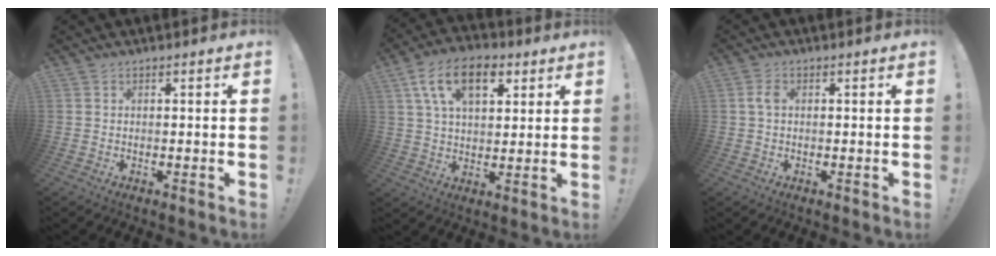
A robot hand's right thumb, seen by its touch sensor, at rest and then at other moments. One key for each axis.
{"total": 14.9, "fx": 6.3, "fy": 8.5, "fz": 10.5, "tx": -0.168, "ty": -0.002, "tz": 0.113}
{"total": 2.5, "fx": 0.3, "fy": 1.7, "fz": 1.9, "tx": -0.037, "ty": 0.007, "tz": 0.006}